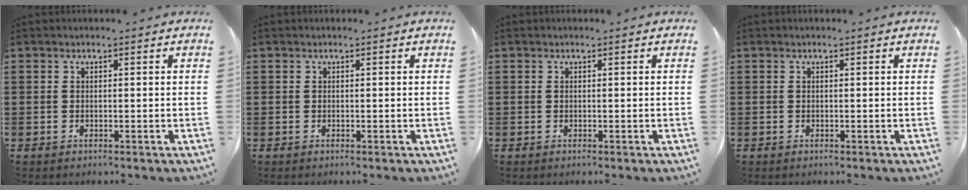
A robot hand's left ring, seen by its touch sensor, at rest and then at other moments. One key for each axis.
{"total": 0.0}
{"total": 0.0}
{"total": 0.0}